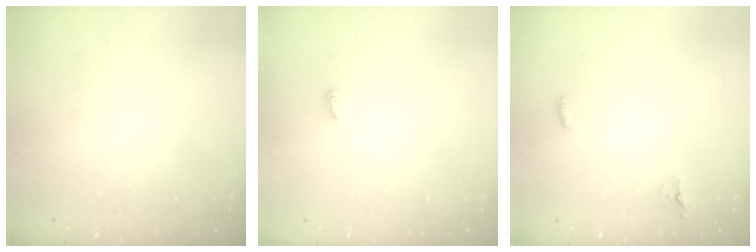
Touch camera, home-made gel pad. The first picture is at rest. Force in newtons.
{"total": 2.9, "press": 2.9, "slide": 0.3}
{"total": 7.4, "press": 4.4, "slide": 6.0}